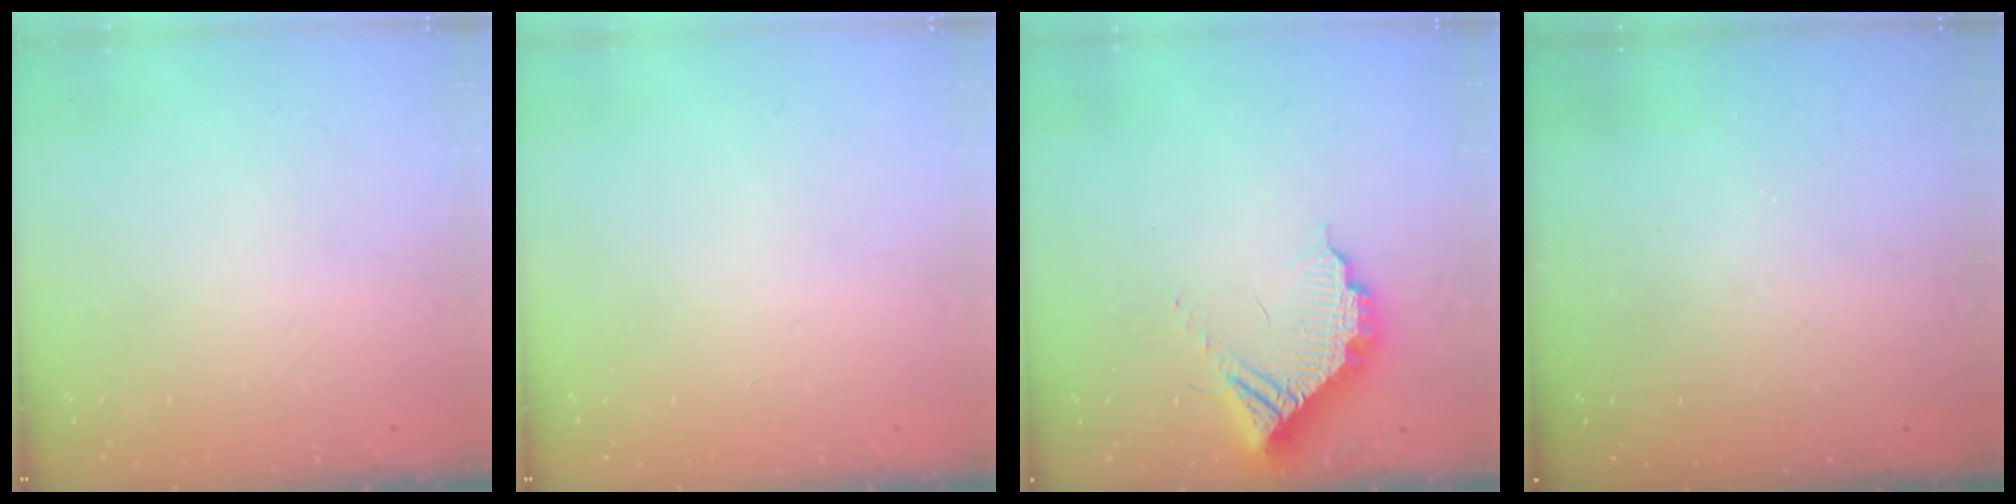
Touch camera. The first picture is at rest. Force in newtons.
{"total": 0.0}
{"total": 11.3, "press": 11.2, "slide": 1.3}
{"total": 3.2, "press": 3.2, "slide": 0.1}